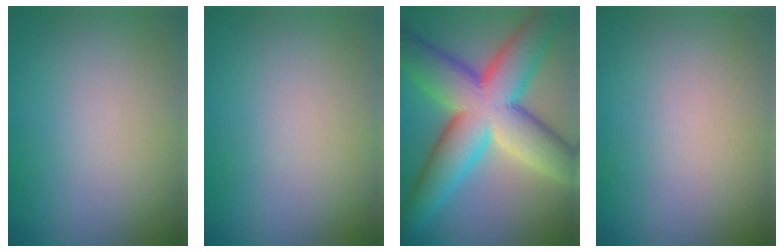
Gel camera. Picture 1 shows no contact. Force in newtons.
{"total": 0.0}
{"total": 13.2, "press": 13.2, "slide": 0.7}
{"total": 0.0}